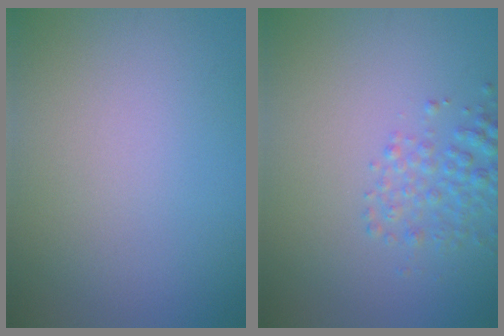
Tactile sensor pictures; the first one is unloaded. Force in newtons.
{"total": 2.5, "press": 2.5, "slide": 0.1}